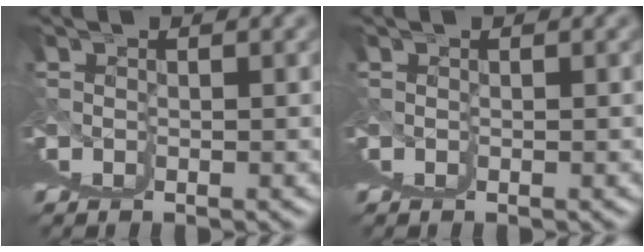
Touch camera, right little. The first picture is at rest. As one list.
[{"total": 0.0}]